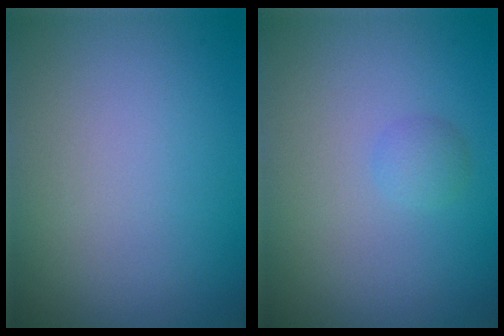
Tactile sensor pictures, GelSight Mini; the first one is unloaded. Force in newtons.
{"total": 1.1, "press": 1.1, "slide": 0.0}